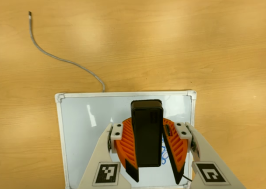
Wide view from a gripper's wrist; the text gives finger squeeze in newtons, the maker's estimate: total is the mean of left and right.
{"total": 9.7, "left": 9.7, "right": 9.8}